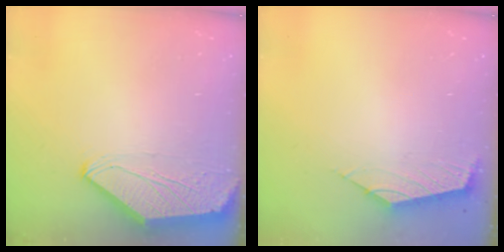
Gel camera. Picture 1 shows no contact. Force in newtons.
{"total": 2.4, "press": 2.3, "slide": 0.6}